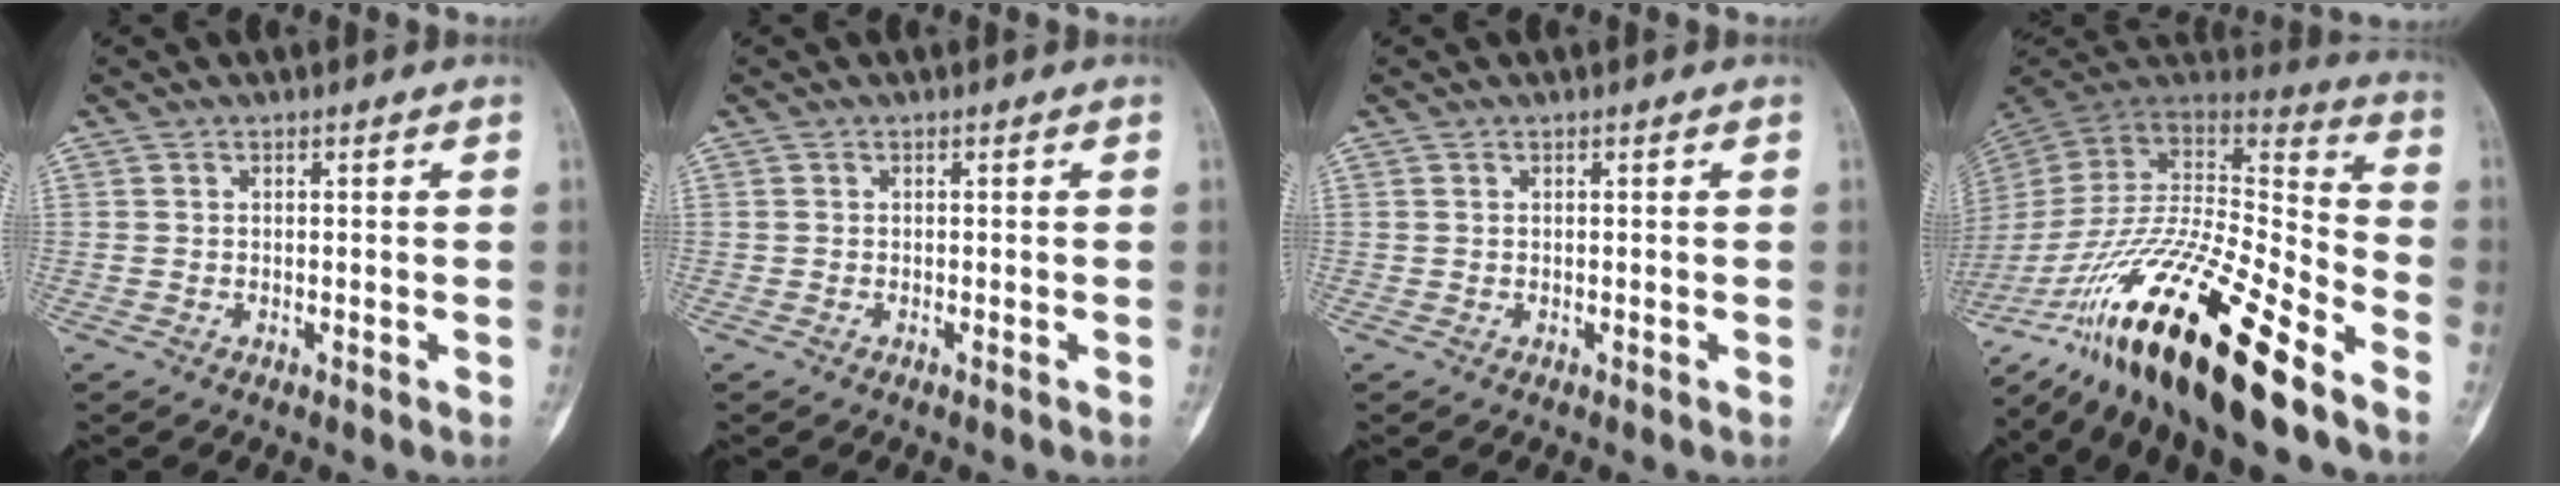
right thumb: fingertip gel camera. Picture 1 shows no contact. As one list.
[{"total": 0.0}, {"total": 0.0}, {"total": 30.3, "force": [-19.8, 7.1, 21.9], "torque": [-0.394, 0.040, -0.344]}]